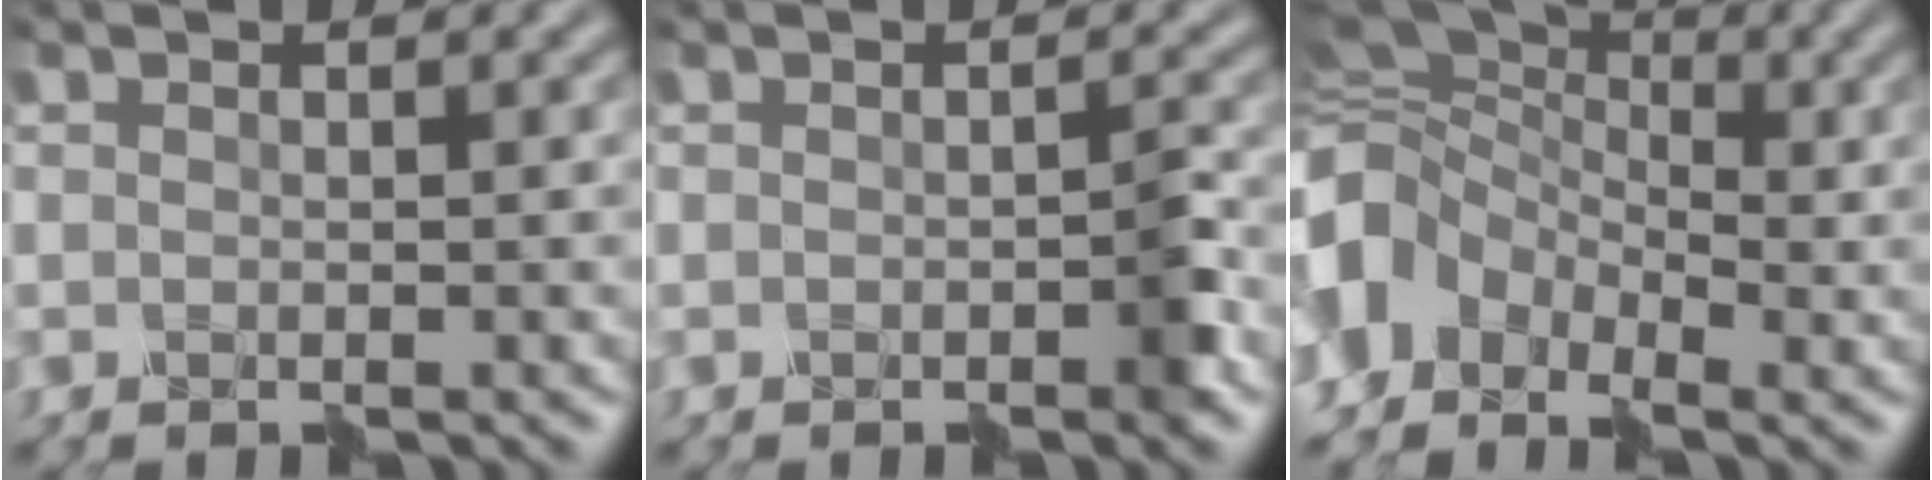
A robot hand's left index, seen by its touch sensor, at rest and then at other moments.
{"total": 2.0, "force": [-1.2, 0.4, 1.6], "torque": [-0.031, 0.001, -0.022]}
{"total": 7.5, "force": [-2.1, 6.3, 3.5], "torque": [-0.079, 0.010, -0.044]}